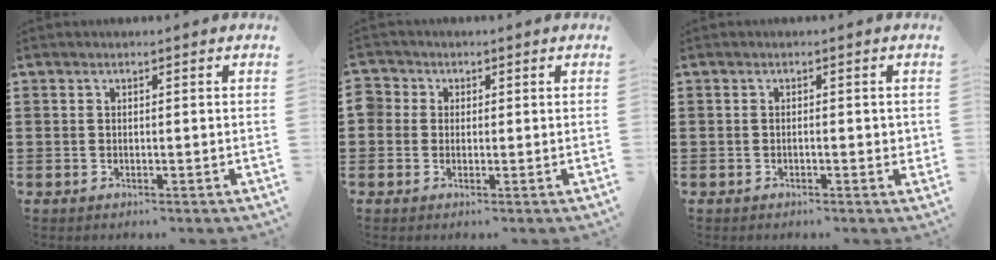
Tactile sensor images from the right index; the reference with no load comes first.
{"total": 2.0, "force": [0.1, 2.0, 0.1], "torque": [-0.014, 0.010, -0.001]}
{"total": 1.1, "force": [-0.3, 0.3, 1.0], "torque": [-0.019, 0.000, -0.006]}